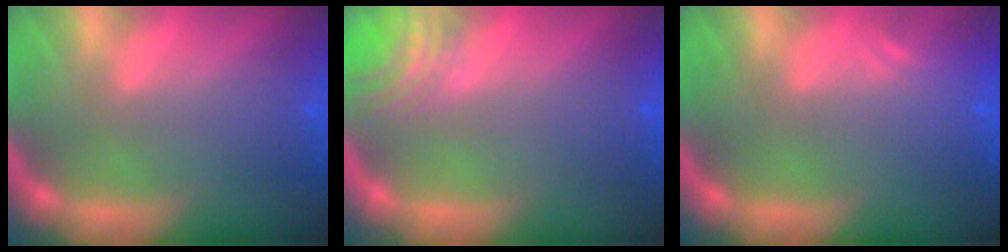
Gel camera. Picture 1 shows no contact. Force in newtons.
{"total": 3.0}
{"total": 1.5}